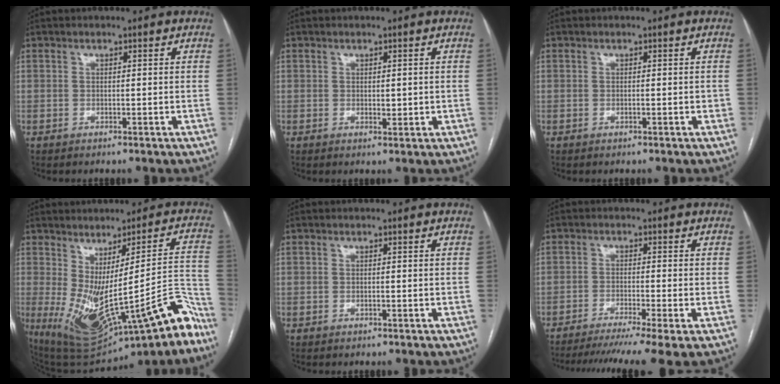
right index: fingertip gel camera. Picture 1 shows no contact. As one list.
[{"total": 1.5, "force": [0.1, 0.7, 1.3], "torque": [-0.020, -0.004, 0.004]}, {"total": 0.9, "force": [-0.2, 0.3, 0.8], "torque": [-0.013, 0.000, -0.002]}, {"total": 22.2, "force": [-12.4, 5.7, 17.5], "torque": [-0.190, 0.004, -0.159]}, {"total": 0.0}, {"total": 11.5, "force": [-8.9, -1.2, 7.2], "torque": [-0.105, -0.026, -0.136]}]